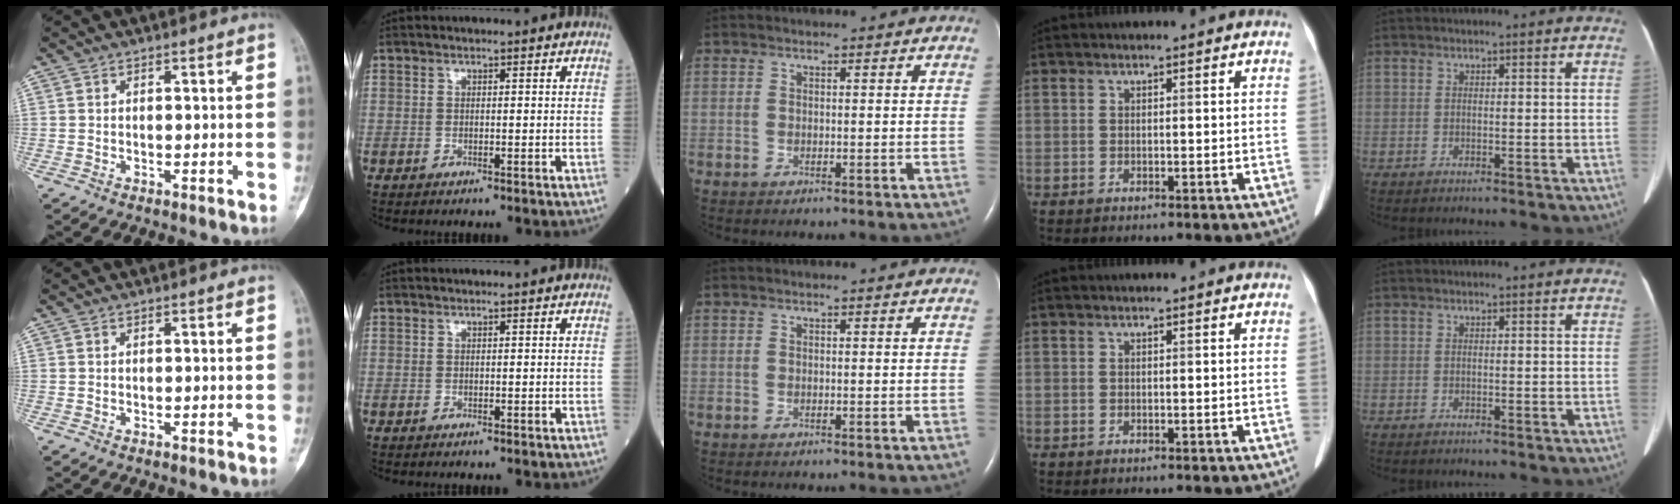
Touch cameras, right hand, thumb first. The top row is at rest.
{}